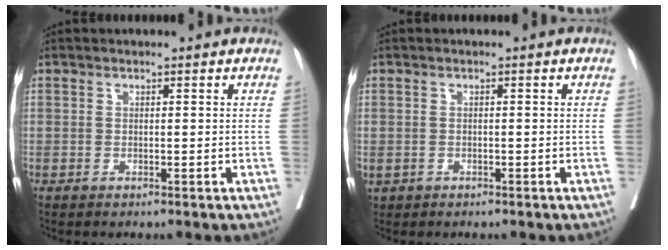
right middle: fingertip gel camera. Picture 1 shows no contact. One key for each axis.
{"total": 1.5, "fx": -0.5, "fy": 1.2, "fz": 0.8, "tx": -0.024, "ty": 0.005, "tz": -0.001}